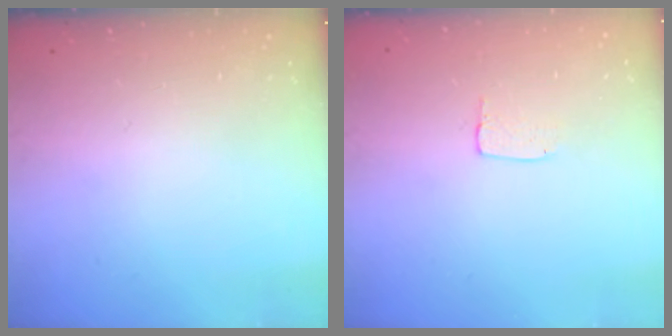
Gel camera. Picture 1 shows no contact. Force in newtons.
{"total": 3.7, "press": 3.7, "slide": 0.2}